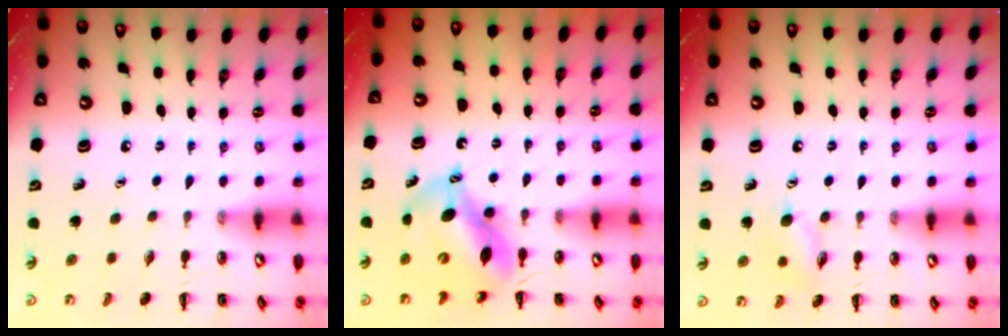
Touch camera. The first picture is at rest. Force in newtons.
{"total": 11.1, "press": 10.8, "slide": 2.7}
{"total": 8.2, "press": 8.2, "slide": 0.8}